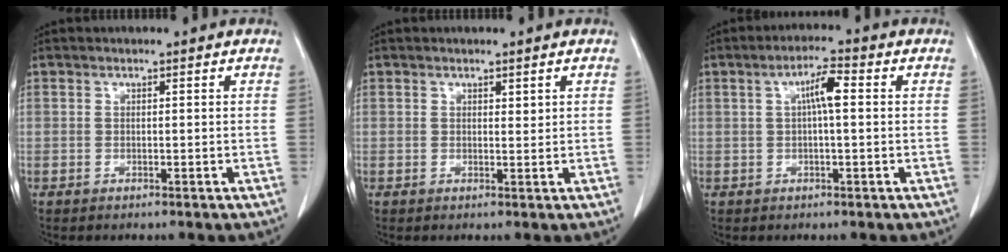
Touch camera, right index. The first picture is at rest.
{"total": 0.8, "force": [0.5, 0.3, 0.5], "torque": [-0.007, -0.004, 0.008]}
{"total": 4.4, "force": [0.7, 0.6, 4.3], "torque": [-0.078, 0.012, 0.010]}